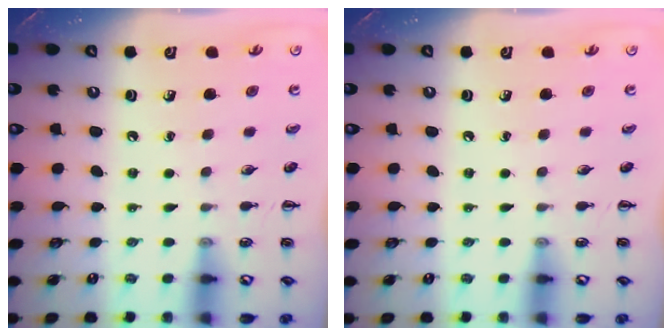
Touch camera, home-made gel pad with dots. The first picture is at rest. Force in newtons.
{"total": 0.0}